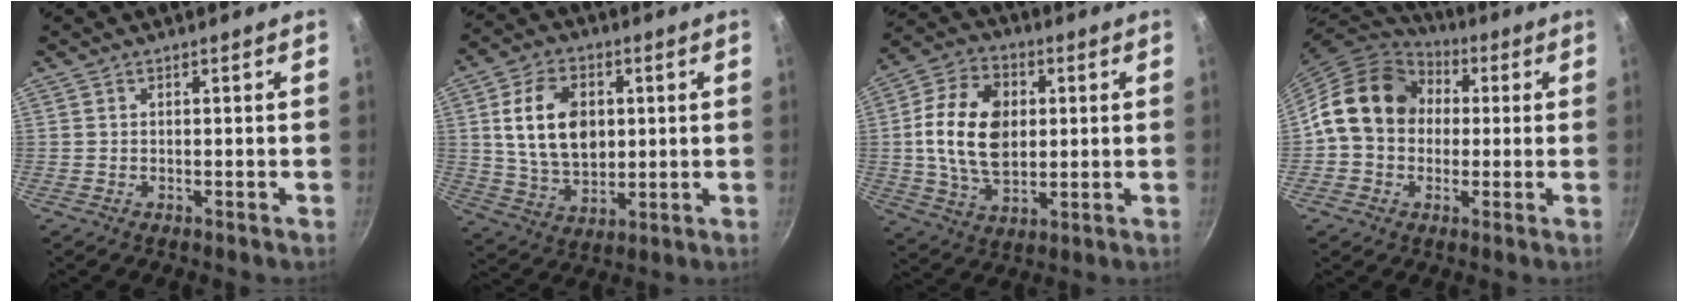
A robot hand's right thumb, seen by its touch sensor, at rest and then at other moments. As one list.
[{"total": 14.3, "force": [2.5, 9.9, 10.0], "torque": [-0.153, -0.008, 0.050]}, {"total": 16.0, "force": [1.6, 10.8, 11.7], "torque": [-0.193, 0.001, 0.024]}, {"total": 15.9, "force": [1.7, 13.1, 9.0], "torque": [-0.122, 0.031, 0.013]}]